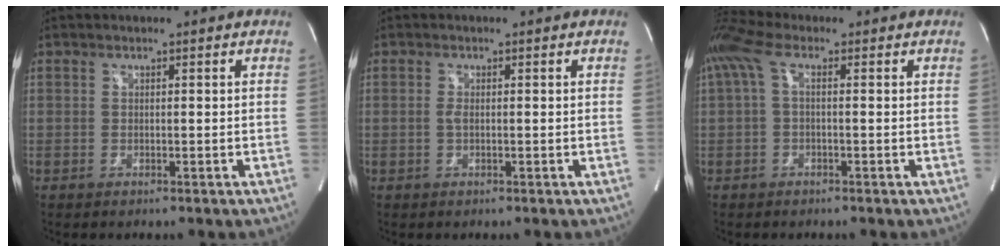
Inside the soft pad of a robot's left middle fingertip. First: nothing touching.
{"total": 0.8, "force": [-0.1, 0.2, 0.8], "torque": [-0.018, 0.000, -0.003]}
{"total": 8.0, "force": [2.4, 3.2, 7.0], "torque": [-0.173, 0.044, 0.043]}